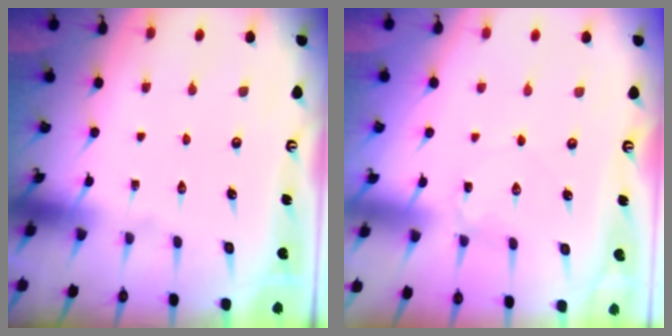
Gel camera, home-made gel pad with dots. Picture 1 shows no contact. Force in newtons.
{"total": 2.7, "press": 2.7, "slide": 0.2}